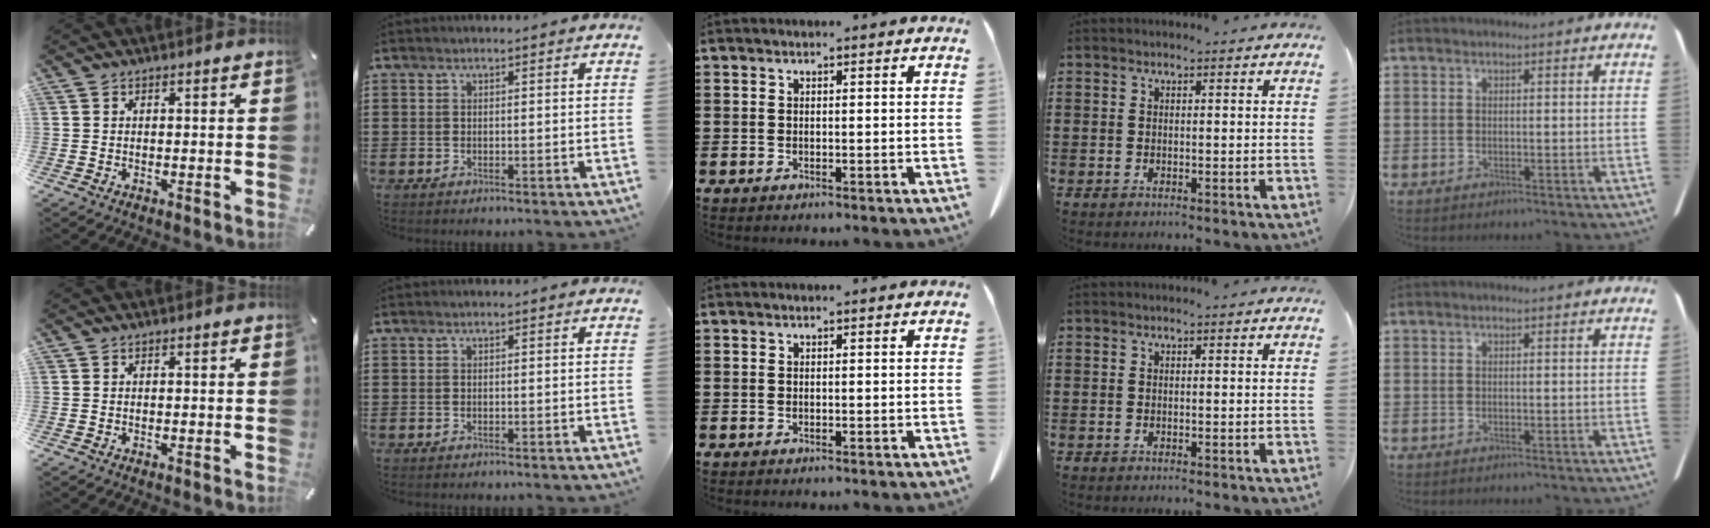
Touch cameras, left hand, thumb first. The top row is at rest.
{}